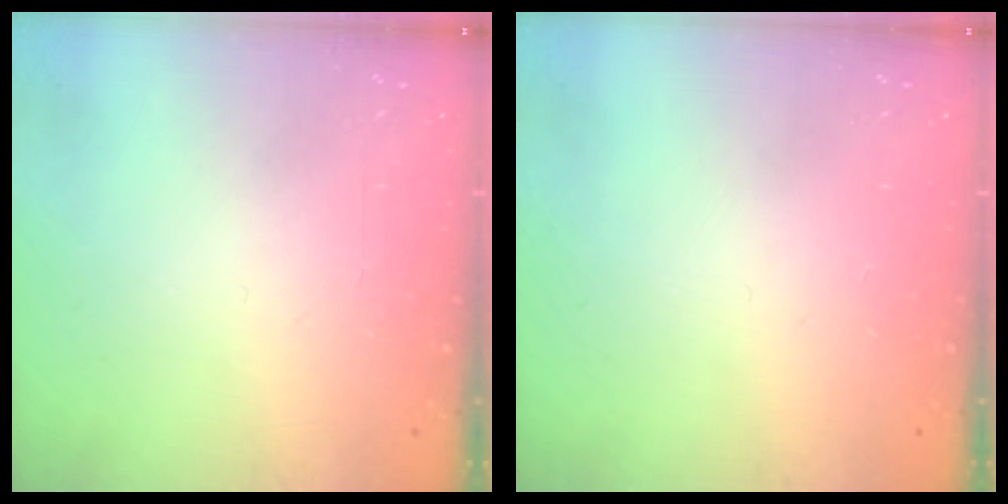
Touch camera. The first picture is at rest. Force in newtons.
{"total": 0.0}